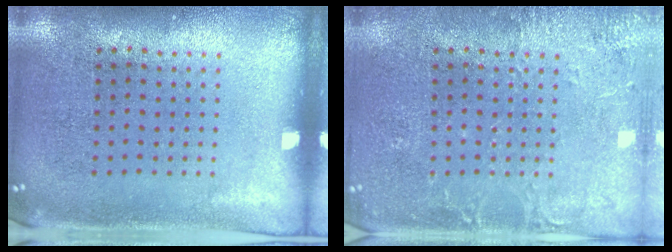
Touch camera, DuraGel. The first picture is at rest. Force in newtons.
{"total": 2.9, "press": 2.9, "slide": 0.4}